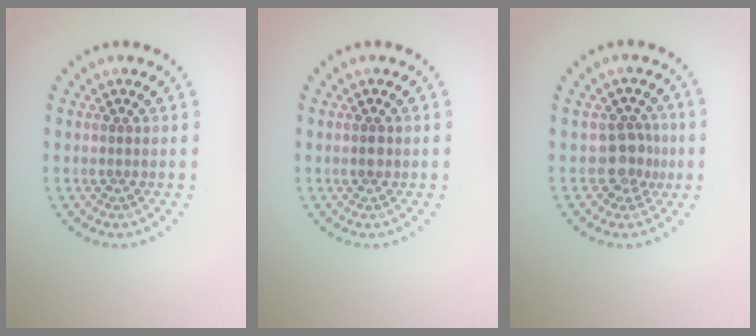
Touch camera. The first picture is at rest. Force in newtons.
{"total": 1.0, "press": 1.0, "slide": 0.2}
{"total": 2.6, "press": 2.1, "slide": 1.4}